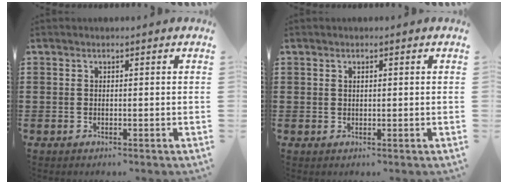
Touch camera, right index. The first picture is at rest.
{"total": 0.6, "force": [0.2, 0.3, 0.4], "torque": [-0.011, 0.000, 0.005]}